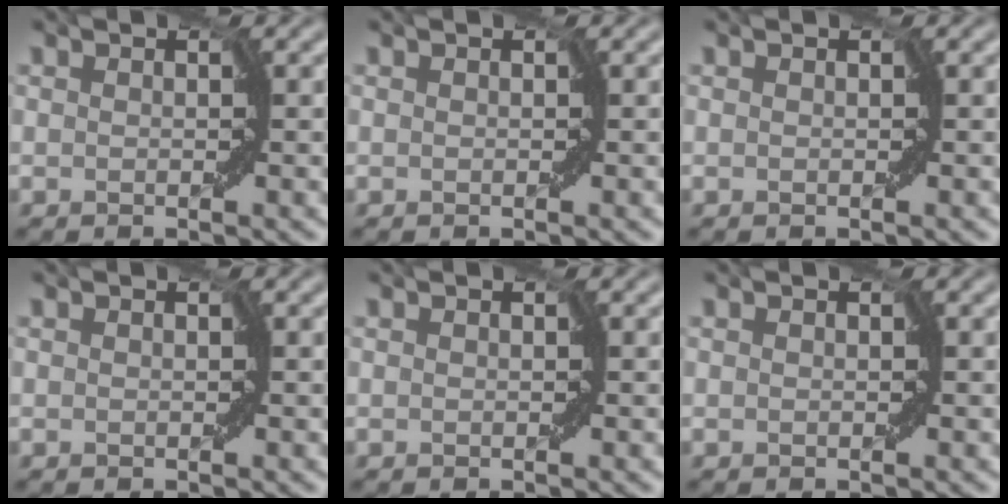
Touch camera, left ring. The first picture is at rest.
{"total": 0.0}
{"total": 0.0}
{"total": 0.0}
{"total": 0.0}
{"total": 0.0}